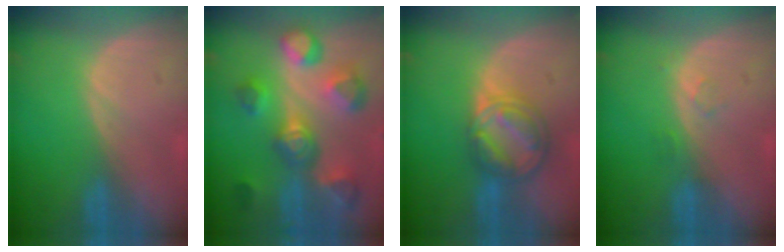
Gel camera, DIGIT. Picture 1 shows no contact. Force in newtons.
{"total": 10.9, "press": 10.0, "slide": 4.4}
{"total": 8.4, "press": 7.1, "slide": 4.5}
{"total": 1.4, "press": 1.4, "slide": 0.1}